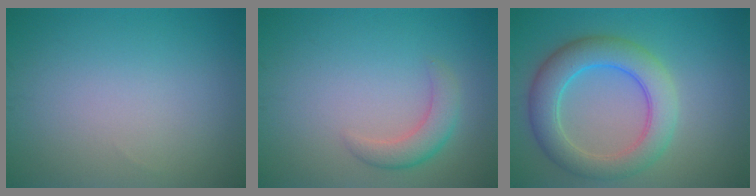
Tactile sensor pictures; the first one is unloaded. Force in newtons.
{"total": 2.7, "press": 2.6, "slide": 0.2}
{"total": 6.2, "press": 6.2, "slide": 0.2}